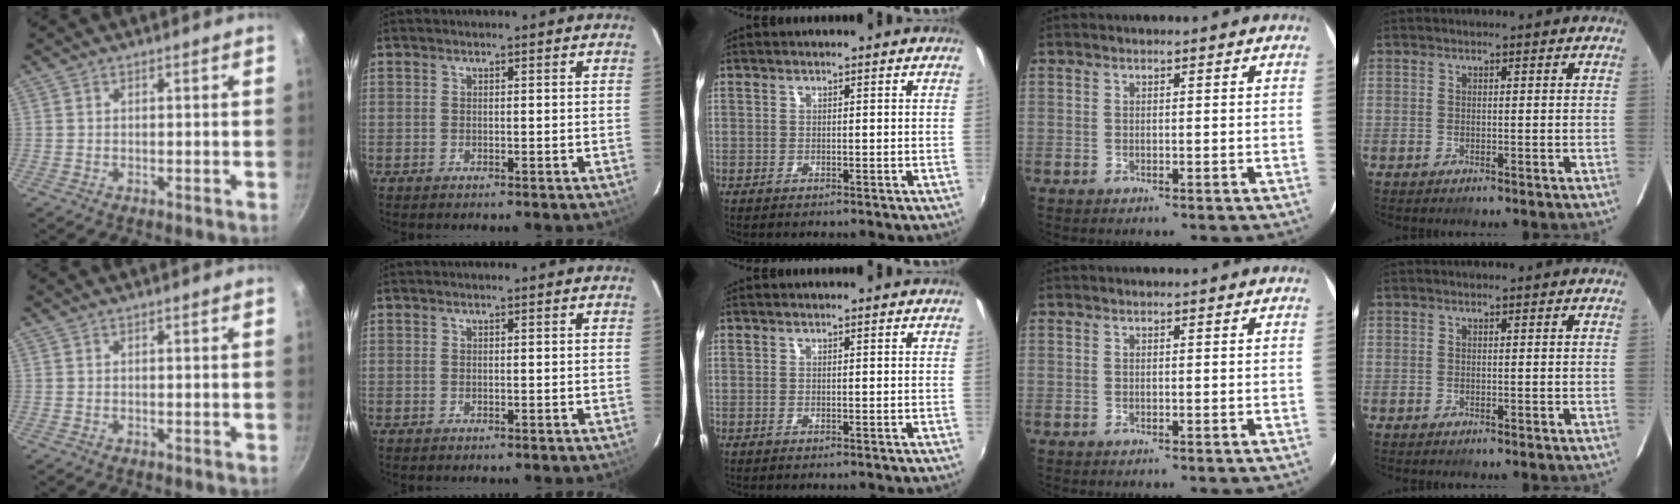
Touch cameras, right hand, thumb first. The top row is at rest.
{}